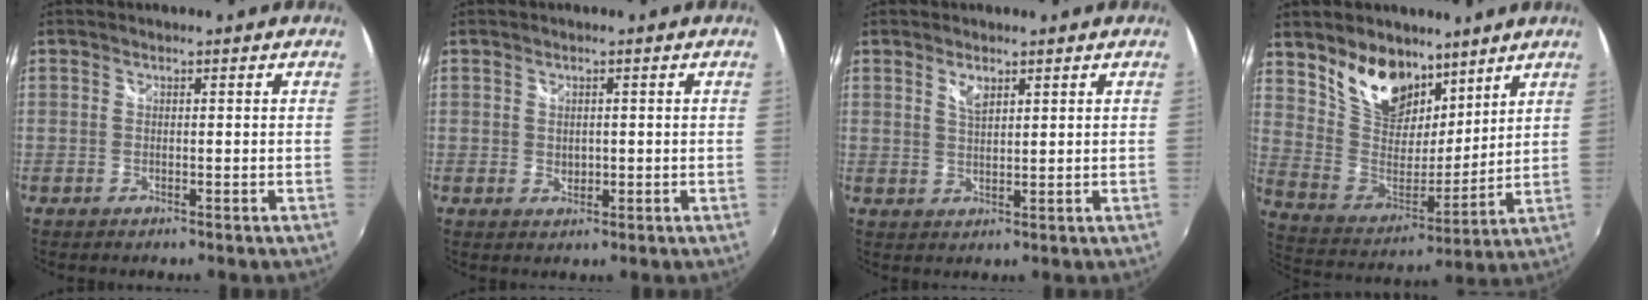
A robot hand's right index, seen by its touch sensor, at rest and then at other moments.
{"total": 1.6, "force": [0.2, 1.4, 0.8], "torque": [-0.011, 0.000, 0.005]}
{"total": 2.7, "force": [1.6, 1.1, 1.9], "torque": [-0.032, -0.001, 0.029]}
{"total": 15.3, "force": [10.1, 8.7, 7.5], "torque": [-0.155, 0.005, 0.196]}